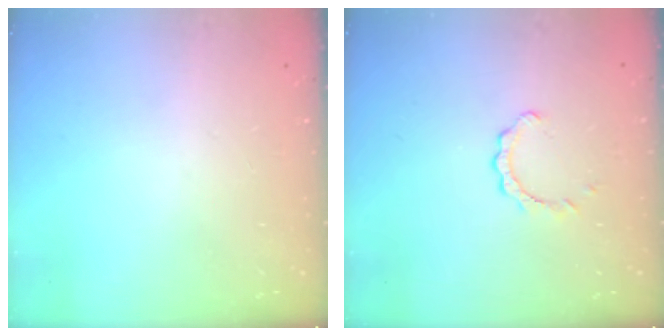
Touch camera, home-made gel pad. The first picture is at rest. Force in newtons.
{"total": 2.4, "press": 2.4, "slide": 0.3}